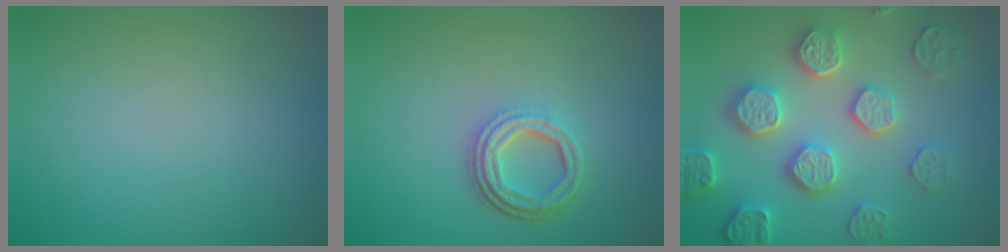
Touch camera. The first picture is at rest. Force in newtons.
{"total": 4.1, "press": 3.2, "slide": 2.7}
{"total": 5.1, "press": 5.0, "slide": 1.1}